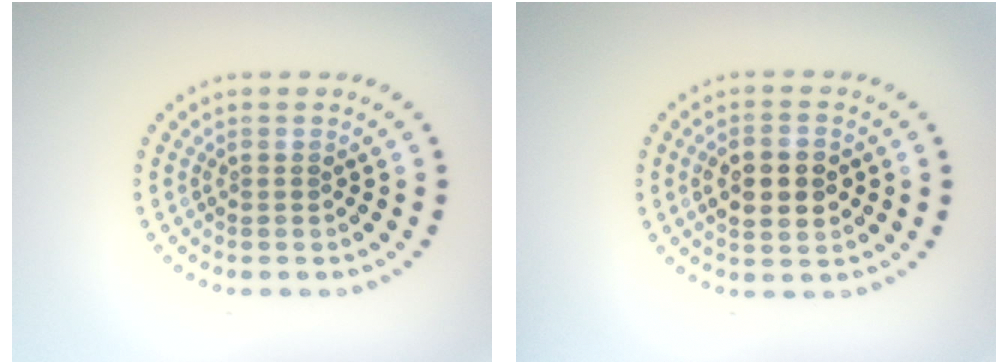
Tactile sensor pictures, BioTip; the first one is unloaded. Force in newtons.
{"total": 5.0, "press": 5.0, "slide": 0.2}